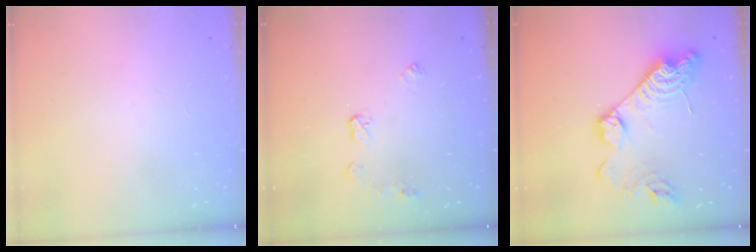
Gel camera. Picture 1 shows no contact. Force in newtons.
{"total": 6.1, "press": 6.1, "slide": 0.4}
{"total": 17.9, "press": 17.9, "slide": 1.4}